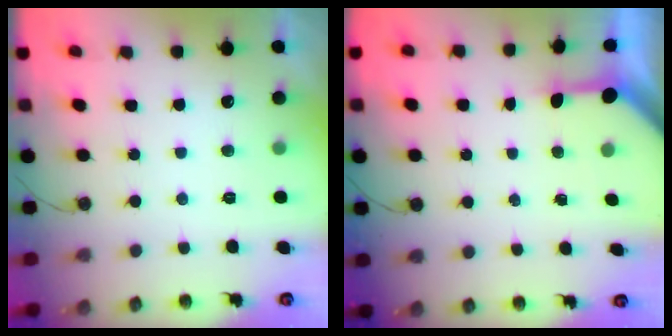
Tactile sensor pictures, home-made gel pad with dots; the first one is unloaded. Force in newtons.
{"total": 3.5, "press": 3.5, "slide": 0.4}